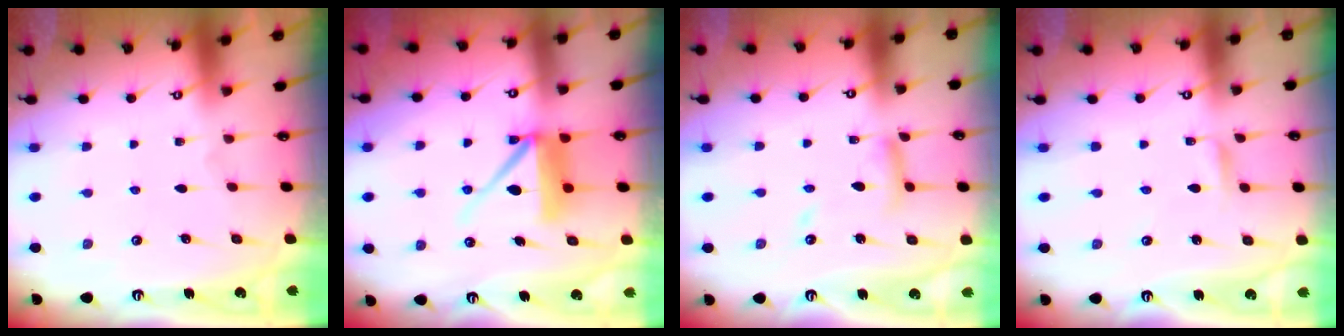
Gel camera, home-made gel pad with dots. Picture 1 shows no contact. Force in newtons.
{"total": 10.7, "press": 10.6, "slide": 1.0}
{"total": 10.1, "press": 10.0, "slide": 0.9}
{"total": 1.6, "press": 1.6, "slide": 0.2}